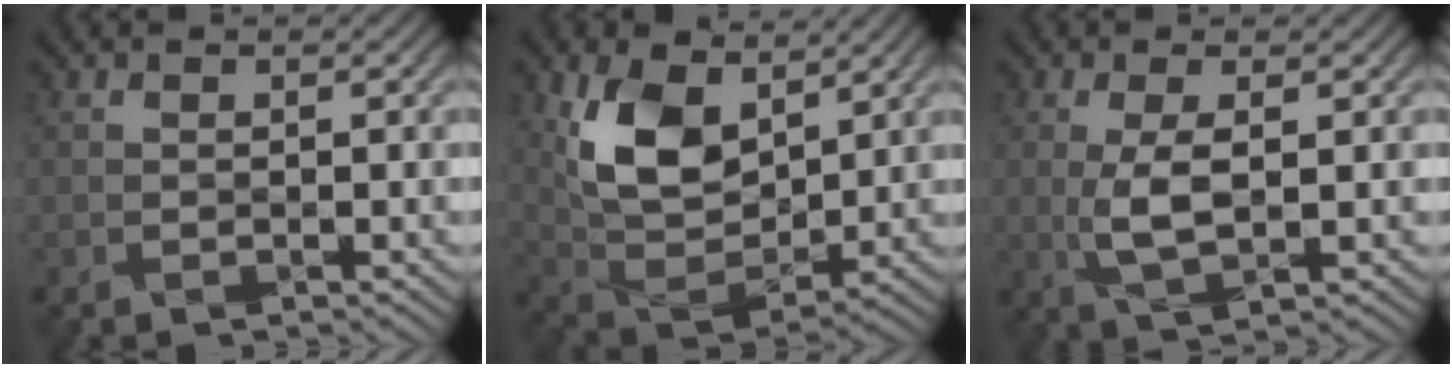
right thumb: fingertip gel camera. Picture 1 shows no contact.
{"total": 10.0, "force": [4.4, 6.0, 6.6], "torque": [-0.148, -0.012, 0.092]}
{"total": 3.6, "force": [0.2, 1.1, 3.5], "torque": [-0.078, -0.004, 0.006]}